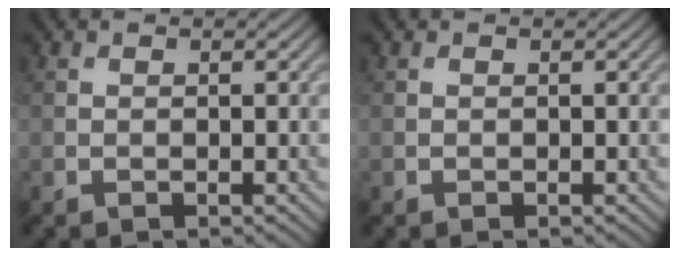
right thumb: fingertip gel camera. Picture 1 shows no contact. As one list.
[{"total": 0.0}]